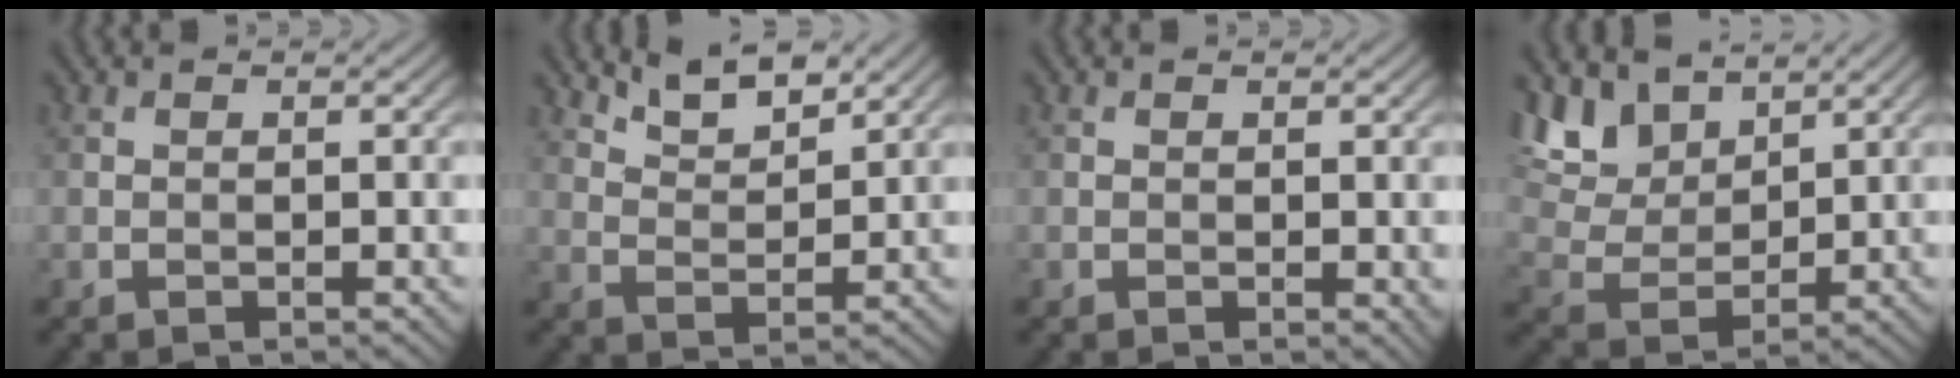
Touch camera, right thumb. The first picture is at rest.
{"total": 4.8, "force": [4.0, 1.4, 2.3], "torque": [-0.056, -0.004, 0.084]}
{"total": 0.7, "force": [0.1, 0.4, 0.6], "torque": [-0.003, -0.003, 0.002]}
{"total": 9.0, "force": [6.0, 4.7, 4.9], "torque": [-0.135, 0.014, 0.106]}